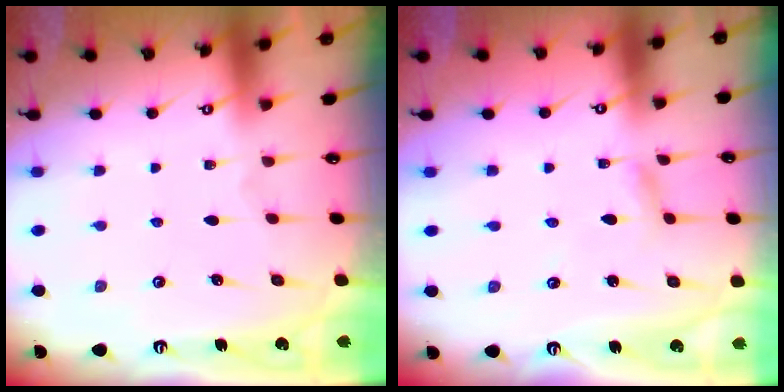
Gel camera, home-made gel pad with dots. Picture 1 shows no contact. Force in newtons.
{"total": 2.5, "press": 2.5, "slide": 0.2}